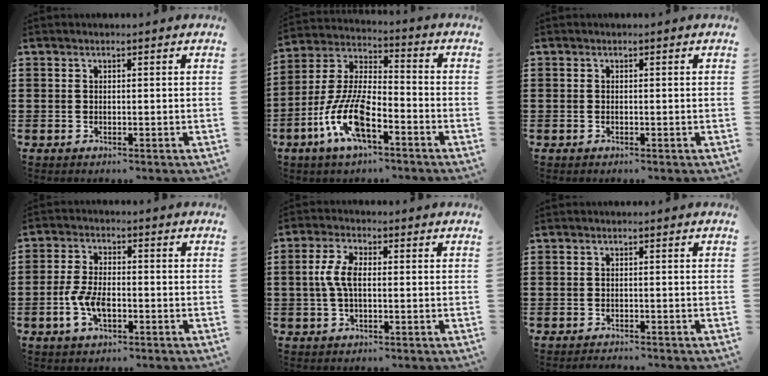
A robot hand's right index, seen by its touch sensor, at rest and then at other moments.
{"total": 11.1, "force": [-5.5, 4.1, 8.7], "torque": [-0.212, -0.007, -0.109]}
{"total": 0.0}
{"total": 5.4, "force": [-1.7, 2.7, 4.4], "torque": [-0.104, -0.003, -0.036]}
{"total": 5.0, "force": [0.0, 2.2, 4.6], "torque": [-0.108, 0.000, -0.008]}
{"total": 0.8, "force": [-0.8, -0.1, 0.0], "torque": [-0.002, 0.000, -0.016]}